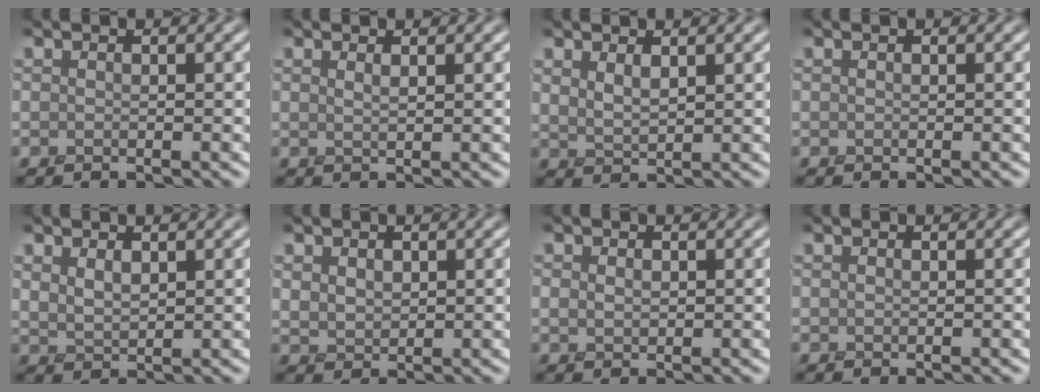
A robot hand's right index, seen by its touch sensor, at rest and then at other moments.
{"total": 0.7, "force": [0.6, -0.2, 0.3], "torque": [-0.013, -0.003, 0.014]}
{"total": 1.8, "force": [1.1, 0.6, 1.2], "torque": [-0.030, -0.005, 0.028]}
{"total": 0.0}
{"total": 2.0, "force": [1.0, 1.1, 1.4], "torque": [-0.036, -0.005, 0.026]}
{"total": 2.1, "force": [0.9, 1.6, 1.1], "torque": [-0.029, 0.000, 0.015]}
{"total": 0.9, "force": [0.3, 0.7, 0.5], "torque": [-0.010, -0.003, 0.008]}
{"total": 0.0}